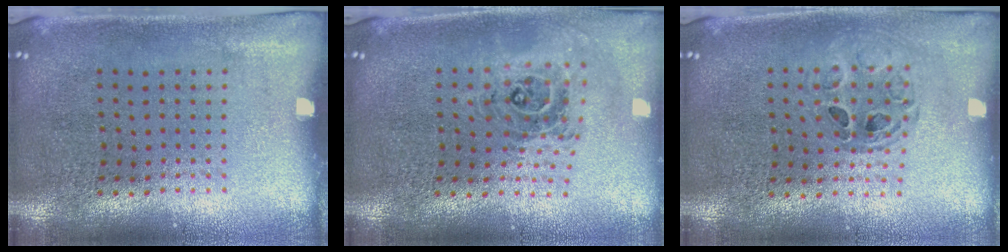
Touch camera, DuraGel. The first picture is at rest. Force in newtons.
{"total": 1.0, "press": 0.9, "slide": 0.3}
{"total": 0.8, "press": 0.8, "slide": 0.0}